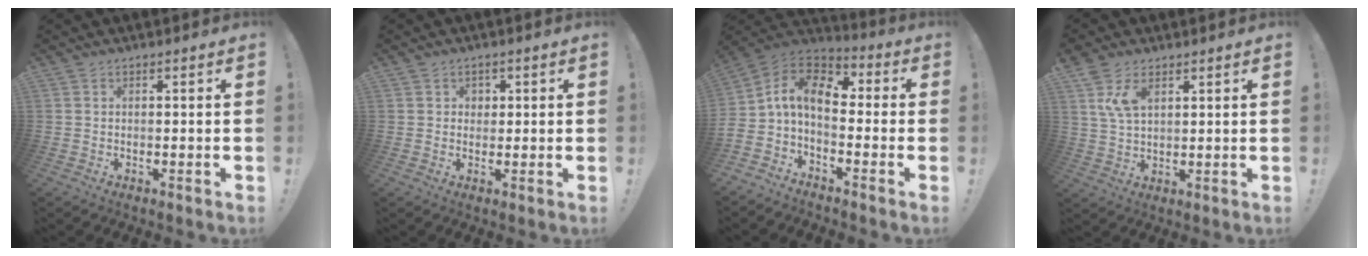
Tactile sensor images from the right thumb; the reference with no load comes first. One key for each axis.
{"total": 2.3, "fx": 0.7, "fy": 2.1, "fz": 0.5, "tx": -0.005, "ty": -0.002, "tz": 0.010}
{"total": 11.1, "fx": 0.7, "fy": 6.3, "fz": 9.1, "tx": -0.174, "ty": 0.012, "tz": 0.016}
{"total": 8.6, "fx": 4.2, "fy": 4.9, "fz": 5.7, "tx": -0.107, "ty": -0.007, "tz": 0.081}